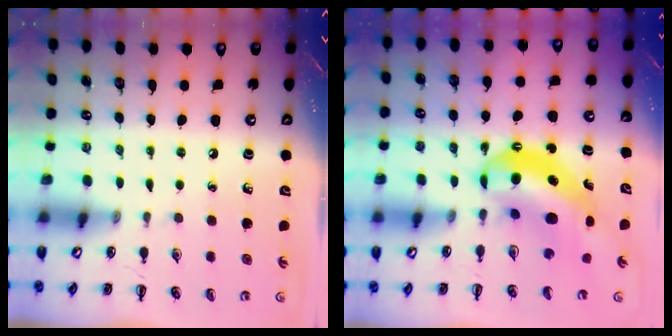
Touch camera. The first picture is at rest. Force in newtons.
{"total": 8.2, "press": 8.0, "slide": 1.4}